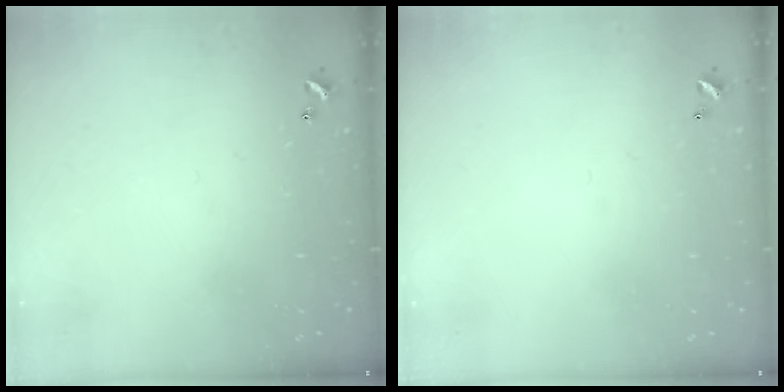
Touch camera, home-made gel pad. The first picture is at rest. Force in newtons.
{"total": 2.8, "press": 2.8, "slide": 0.1}